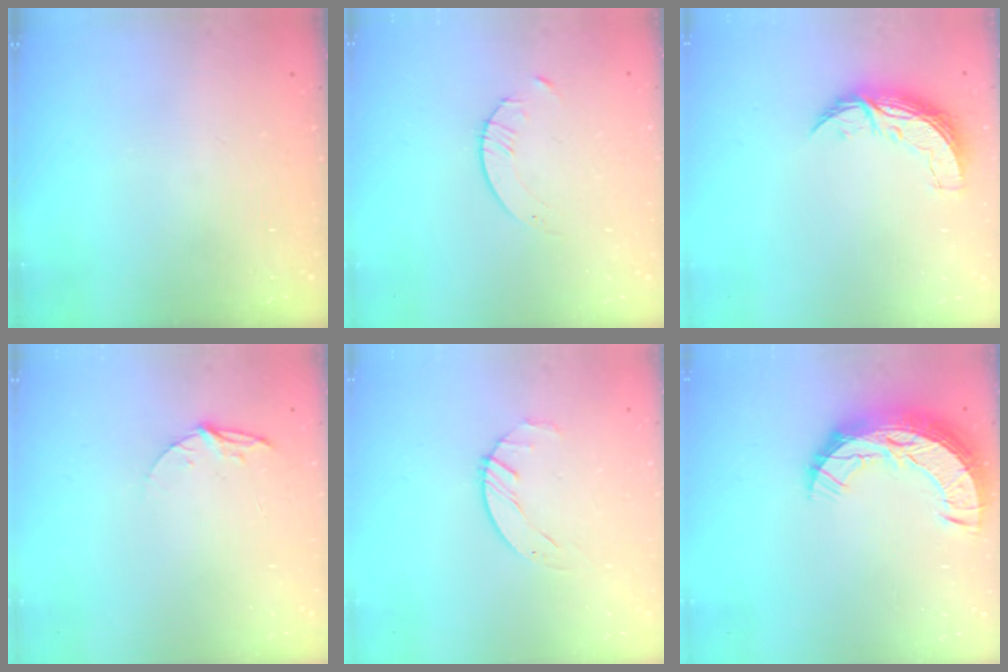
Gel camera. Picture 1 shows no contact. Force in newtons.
{"total": 2.1, "press": 2.1, "slide": 0.3}
{"total": 7.5, "press": 7.5, "slide": 0.5}
{"total": 5.3, "press": 5.3, "slide": 0.5}
{"total": 2.1, "press": 2.1, "slide": 0.3}
{"total": 13.4, "press": 13.4, "slide": 0.9}